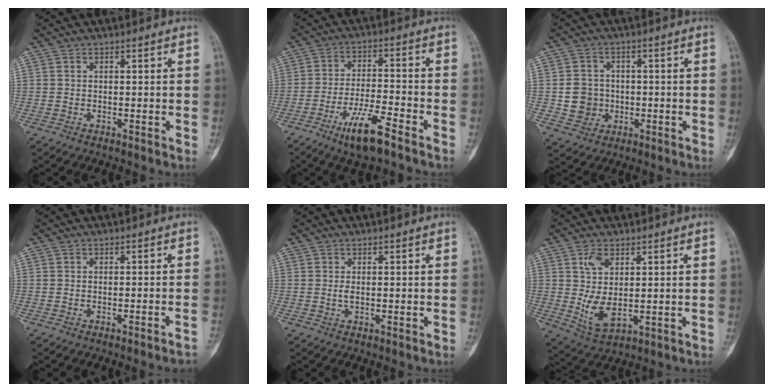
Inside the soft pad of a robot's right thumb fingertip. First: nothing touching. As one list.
[{"total": 9.6, "force": [-6.1, 1.9, 7.1], "torque": [-0.138, 0.025, -0.109]}, {"total": 6.1, "force": [-0.6, 5.7, 2.0], "torque": [-0.012, 0.008, -0.006]}, {"total": 3.5, "force": [-3.0, -0.3, 1.7], "torque": [-0.026, 0.025, -0.031]}, {"total": 0.8, "force": [-0.1, 0.3, 0.7], "torque": [-0.013, -0.002, -0.001]}, {"total": 7.9, "force": [1.2, 4.3, 6.5], "torque": [-0.125, -0.008, 0.034]}]